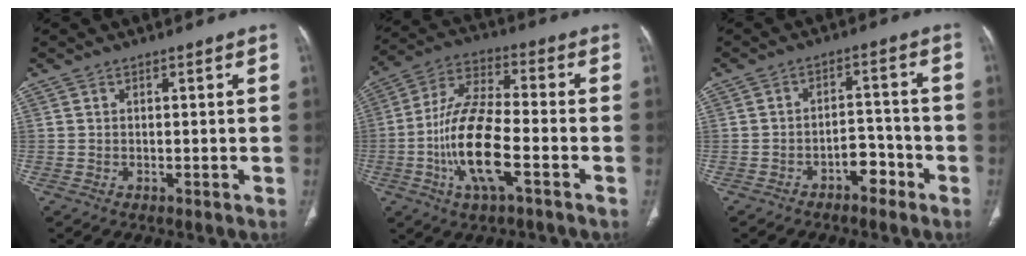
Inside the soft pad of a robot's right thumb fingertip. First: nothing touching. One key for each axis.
{"total": 15.2, "fx": -4.6, "fy": 5.2, "fz": 13.6, "tx": -0.276, "ty": 0.026, "tz": -0.088}
{"total": 5.1, "fx": -3.2, "fy": 3.1, "fz": 2.7, "tx": -0.019, "ty": 0.037, "tz": -0.048}